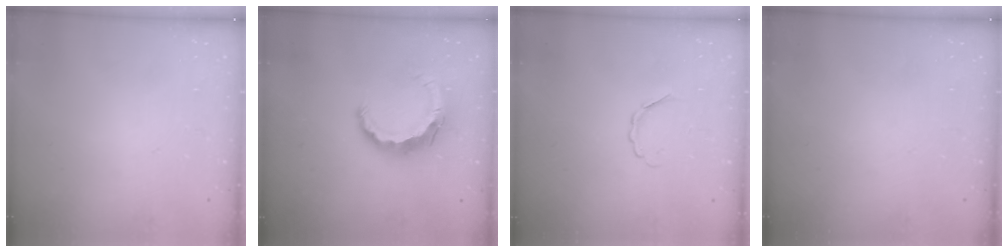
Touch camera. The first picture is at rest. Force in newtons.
{"total": 8.6, "press": 8.5, "slide": 1.4}
{"total": 3.6, "press": 3.6, "slide": 0.7}
{"total": 0.0}